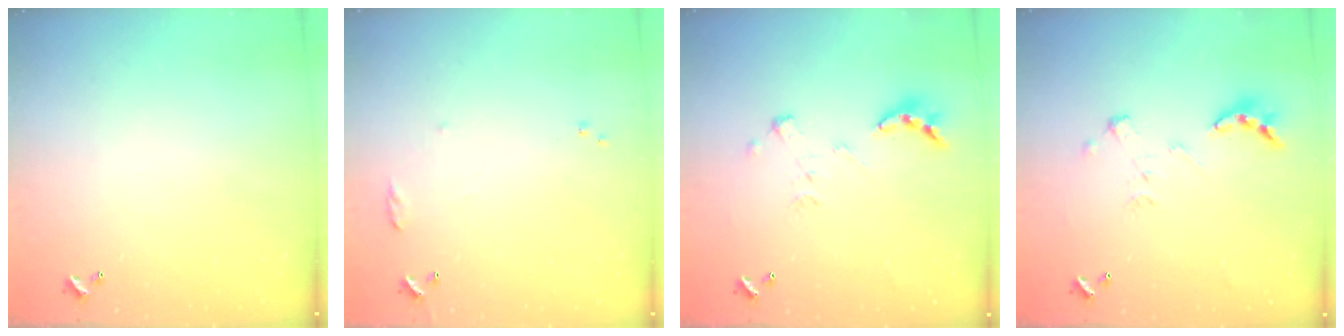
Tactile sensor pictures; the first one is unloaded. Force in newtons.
{"total": 6.9, "press": 6.9, "slide": 0.9}
{"total": 2.9, "press": 2.7, "slide": 1.3}
{"total": 2.9, "press": 2.7, "slide": 1.3}